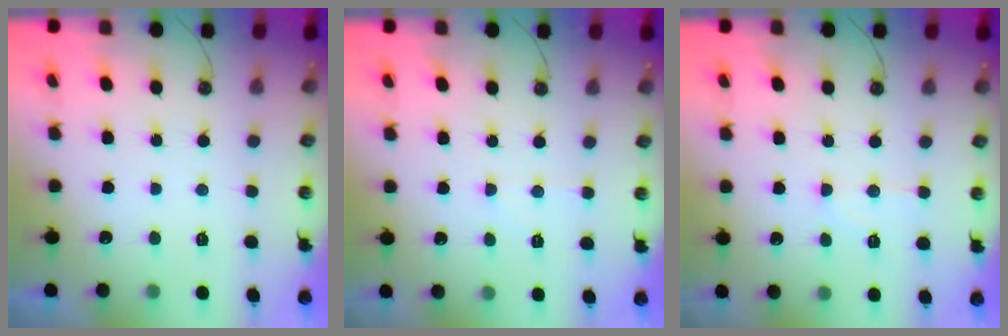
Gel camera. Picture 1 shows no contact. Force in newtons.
{"total": 4.4, "press": 4.4, "slide": 0.7}
{"total": 8.0, "press": 8.0, "slide": 0.7}